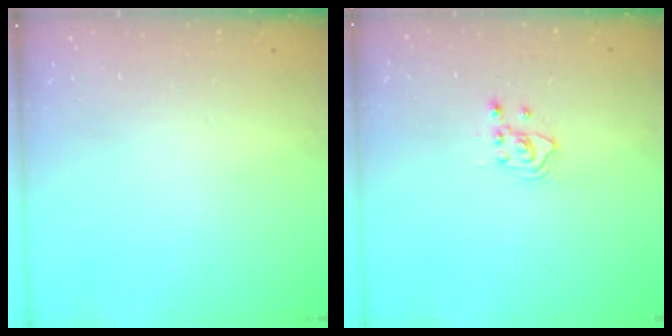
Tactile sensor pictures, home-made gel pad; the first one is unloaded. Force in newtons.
{"total": 3.2, "press": 3.2, "slide": 0.4}